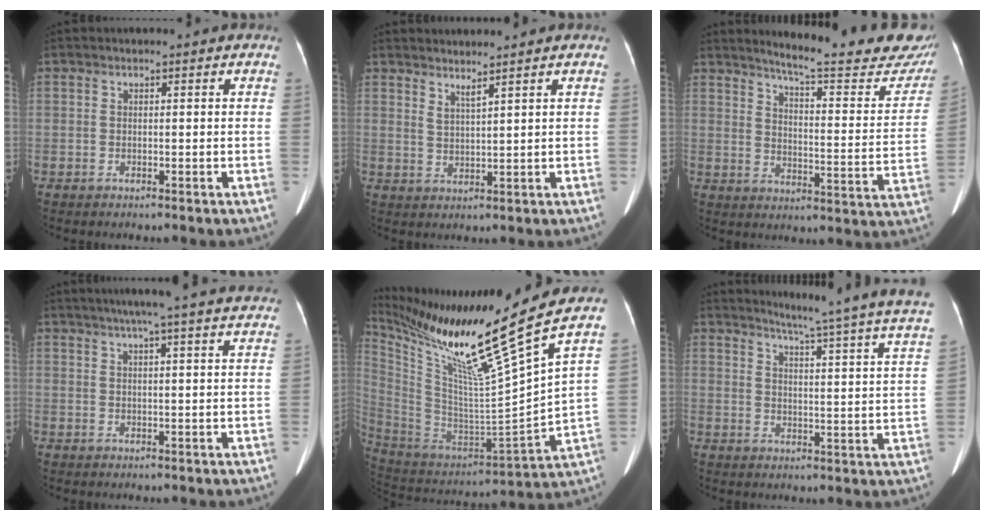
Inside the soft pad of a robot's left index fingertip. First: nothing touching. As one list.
[{"total": 2.2, "force": [1.8, -0.6, 1.0], "torque": [-0.025, -0.018, 0.037]}, {"total": 21.5, "force": [19.3, 1.9, 9.3], "torque": [-0.122, -0.079, 0.229]}, {"total": 15.7, "force": [13.4, -0.4, 8.2], "torque": [-0.129, 0.016, 0.160]}, {"total": 25.2, "force": [17.8, -2.2, 17.8], "torque": [-0.325, -0.056, 0.302]}, {"total": 21.2, "force": [18.5, -1.5, 10.1], "torque": [-0.147, -0.083, 0.218]}]